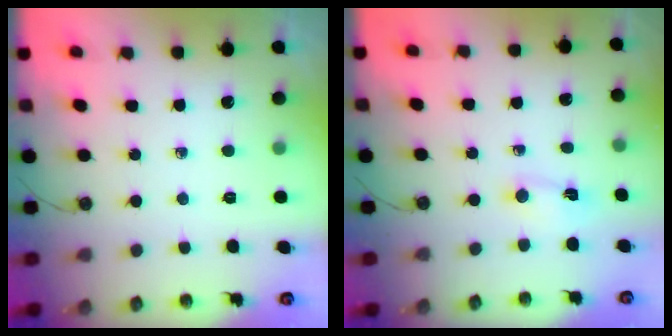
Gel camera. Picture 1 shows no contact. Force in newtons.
{"total": 1.4, "press": 1.2, "slide": 0.7}